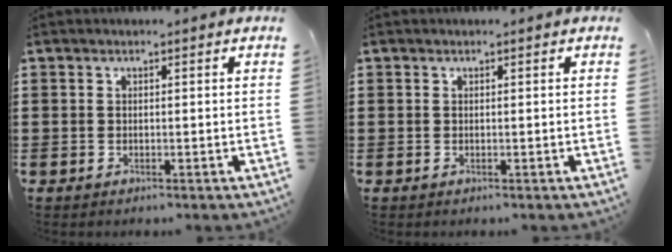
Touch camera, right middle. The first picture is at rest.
{"total": 0.0}